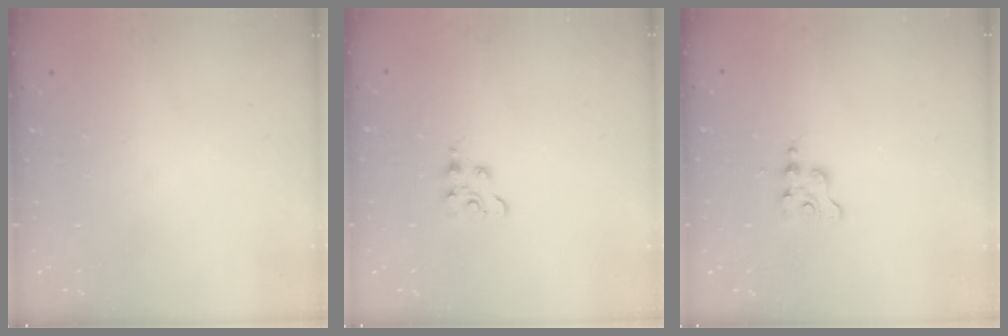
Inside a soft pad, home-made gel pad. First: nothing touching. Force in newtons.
{"total": 3.0, "press": 3.0, "slide": 0.4}
{"total": 2.4, "press": 2.4, "slide": 0.2}